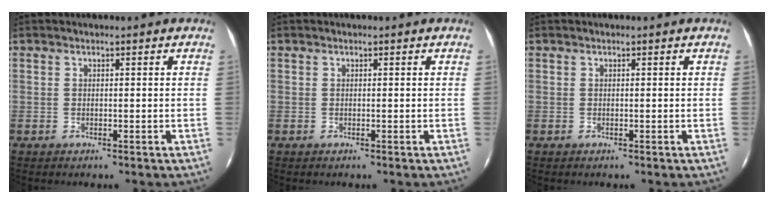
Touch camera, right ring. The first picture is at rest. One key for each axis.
{"total": 0.0}
{"total": 0.0}